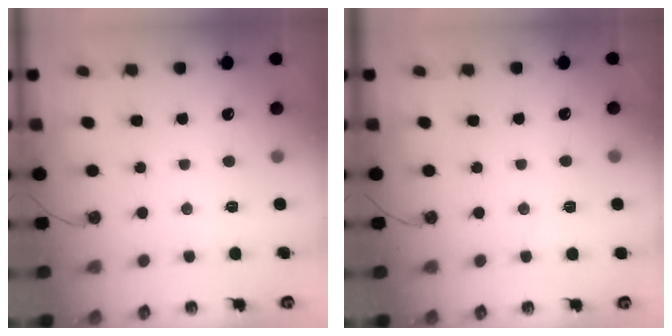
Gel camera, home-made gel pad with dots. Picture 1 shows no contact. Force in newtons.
{"total": 4.3, "press": 4.1, "slide": 1.4}